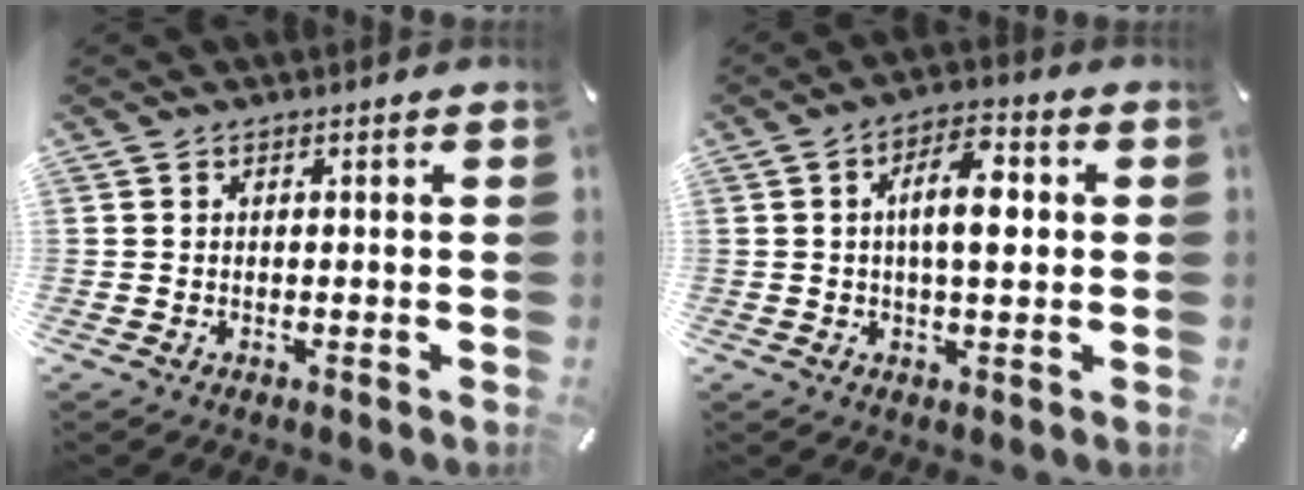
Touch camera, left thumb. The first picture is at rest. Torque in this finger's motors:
{"motor_torque": [0.84, 1.03, 0.57, -0.54, 0.37]}